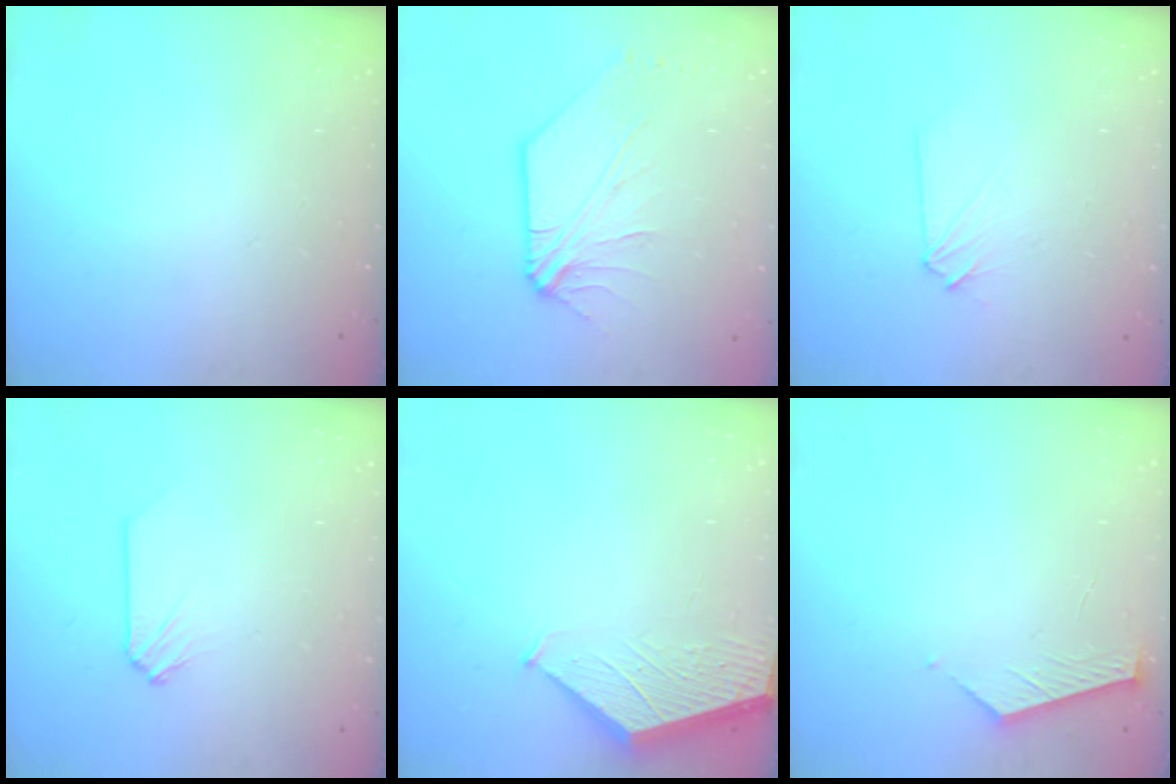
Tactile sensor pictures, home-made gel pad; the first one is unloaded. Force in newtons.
{"total": 6.9, "press": 6.8, "slide": 0.9}
{"total": 2.5, "press": 2.4, "slide": 0.4}
{"total": 0.0}
{"total": 1.5, "press": 1.5, "slide": 0.2}
{"total": 5.3, "press": 5.3, "slide": 0.6}